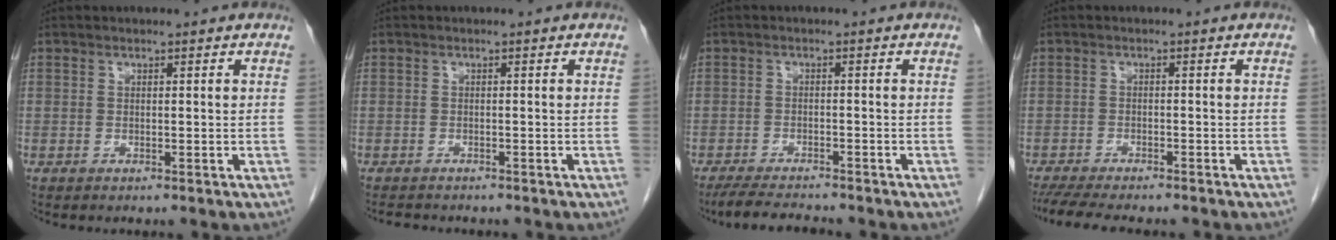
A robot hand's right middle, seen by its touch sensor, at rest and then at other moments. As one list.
[{"total": 3.3, "force": [-3.0, 1.1, 1.1], "torque": [-0.019, -0.006, -0.039]}, {"total": 5.2, "force": [-4.8, 0.4, 1.9], "torque": [-0.034, -0.018, -0.082]}, {"total": 9.8, "force": [-8.4, 1.8, 4.6], "torque": [-0.067, -0.011, -0.126]}]